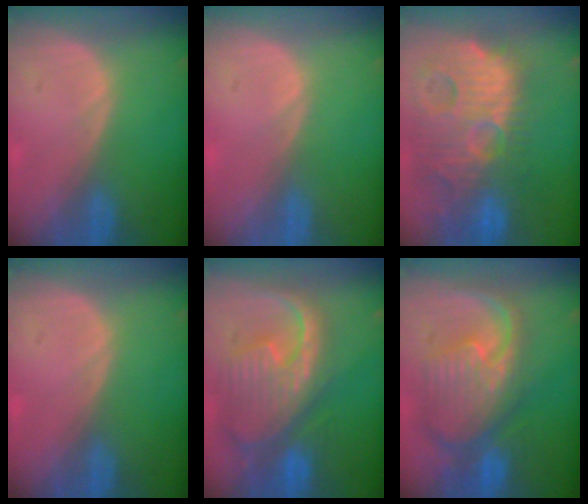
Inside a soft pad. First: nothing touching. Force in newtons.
{"total": 0.0}
{"total": 14.8, "press": 12.8, "slide": 7.5}
{"total": 0.0}
{"total": 12.5, "press": 10.7, "slide": 6.5}
{"total": 11.6, "press": 10.1, "slide": 5.8}